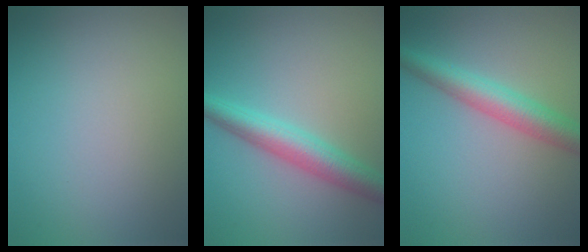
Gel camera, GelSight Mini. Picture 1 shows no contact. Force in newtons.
{"total": 4.4, "press": 4.4, "slide": 0.1}
{"total": 4.4, "press": 4.4, "slide": 0.1}